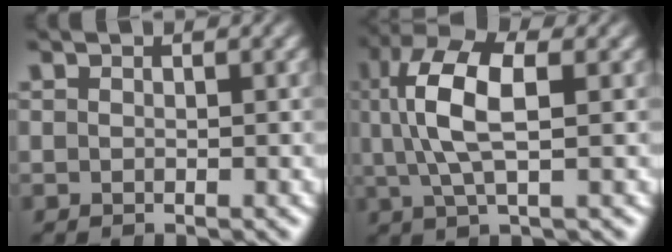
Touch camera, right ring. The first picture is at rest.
{"total": 7.6, "force": [1.6, 3.4, 6.6], "torque": [-0.132, 0.004, 0.029]}